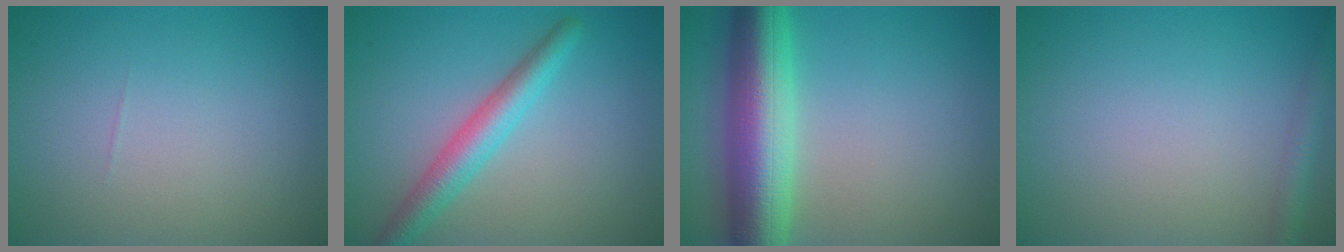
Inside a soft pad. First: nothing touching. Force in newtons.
{"total": 3.8, "press": 3.8, "slide": 0.1}
{"total": 9.3, "press": 9.3, "slide": 0.2}
{"total": 1.8, "press": 1.8, "slide": 0.1}